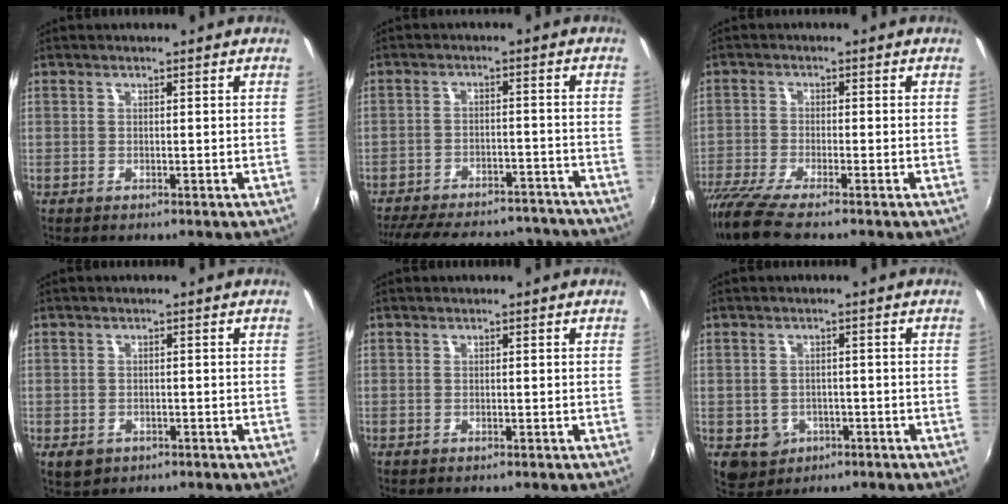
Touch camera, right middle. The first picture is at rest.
{"total": 23.5, "force": [-20.5, 7.4, 8.6], "torque": [-0.183, 0.017, -0.259]}
{"total": 8.9, "force": [-7.2, 0.3, 5.2], "torque": [-0.125, -0.042, -0.130]}
{"total": 3.1, "force": [-1.4, 2.3, 1.5], "torque": [-0.030, -0.005, -0.017]}
{"total": 0.0}
{"total": 5.0, "force": [-1.8, 4.4, 1.5], "torque": [-0.040, 0.000, -0.017]}